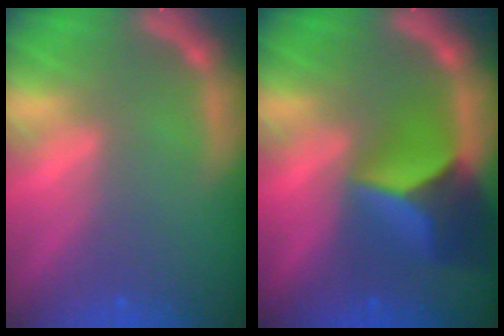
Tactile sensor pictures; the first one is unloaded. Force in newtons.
{"total": 7.9}